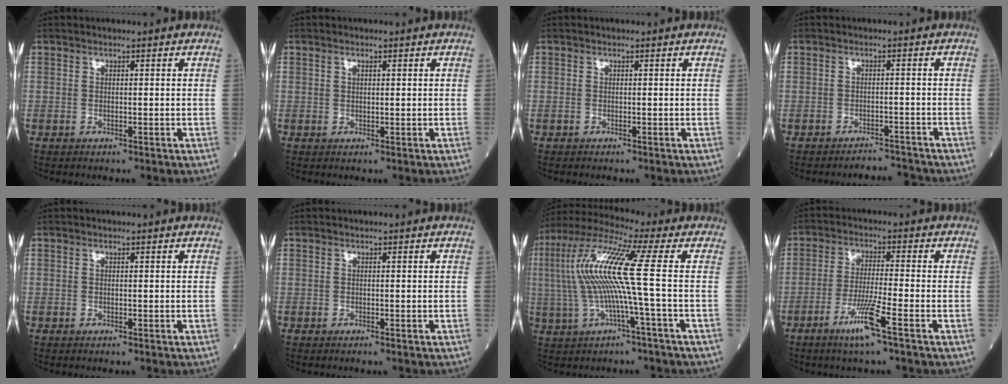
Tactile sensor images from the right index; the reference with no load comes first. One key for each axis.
{"total": 1.1, "fx": 0.5, "fy": 0.4, "fz": 0.8, "tx": -0.017, "ty": 0.001, "tz": 0.010}
{"total": 0.0}
{"total": 2.9, "fx": -2.9, "fy": 0.2, "fz": -0.4, "tx": 0.014, "ty": -0.006, "tz": -0.041}
{"total": 0.0}
{"total": 0.7, "fx": -0.4, "fy": 0.1, "fz": 0.5, "tx": -0.008, "ty": -0.001, "tz": -0.005}
{"total": 12.0, "fx": 0.2, "fy": -1.0, "fz": 12.0, "tx": -0.248, "ty": 0.018, "tz": -0.002}
{"total": 6.7, "fx": -3.7, "fy": -0.7, "fz": 5.6, "tx": -0.109, "ty": -0.014, "tz": -0.075}